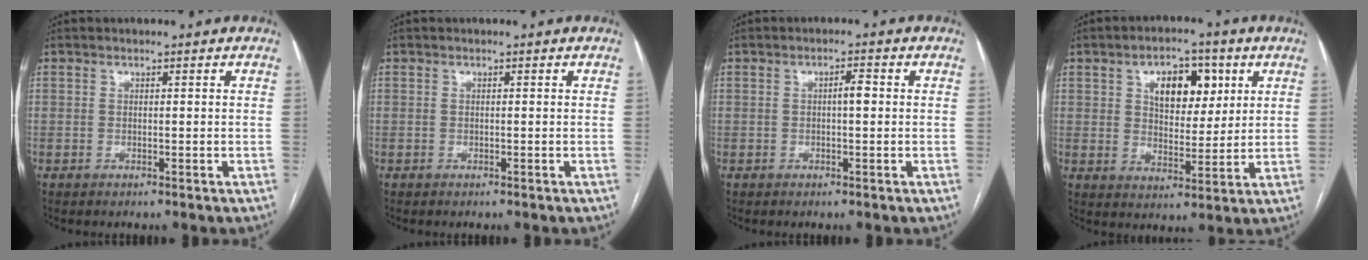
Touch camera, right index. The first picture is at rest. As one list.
[{"total": 0.0}, {"total": 2.0, "force": [0.1, 0.5, 1.9], "torque": [-0.032, 0.004, 0.002]}, {"total": 9.2, "force": [3.6, 5.1, 6.7], "torque": [-0.099, 0.015, 0.061]}]